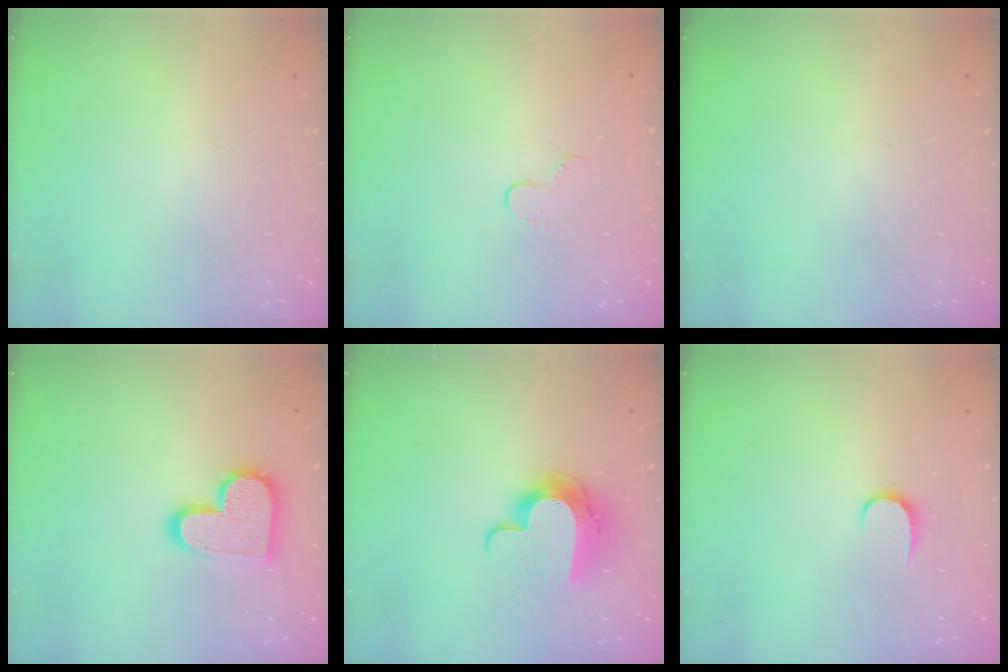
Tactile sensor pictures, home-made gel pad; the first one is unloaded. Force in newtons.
{"total": 4.2, "press": 4.2, "slide": 0.4}
{"total": 0.0}
{"total": 14.0, "press": 13.9, "slide": 0.5}
{"total": 12.1, "press": 12.0, "slide": 0.9}
{"total": 5.4, "press": 5.4, "slide": 0.5}